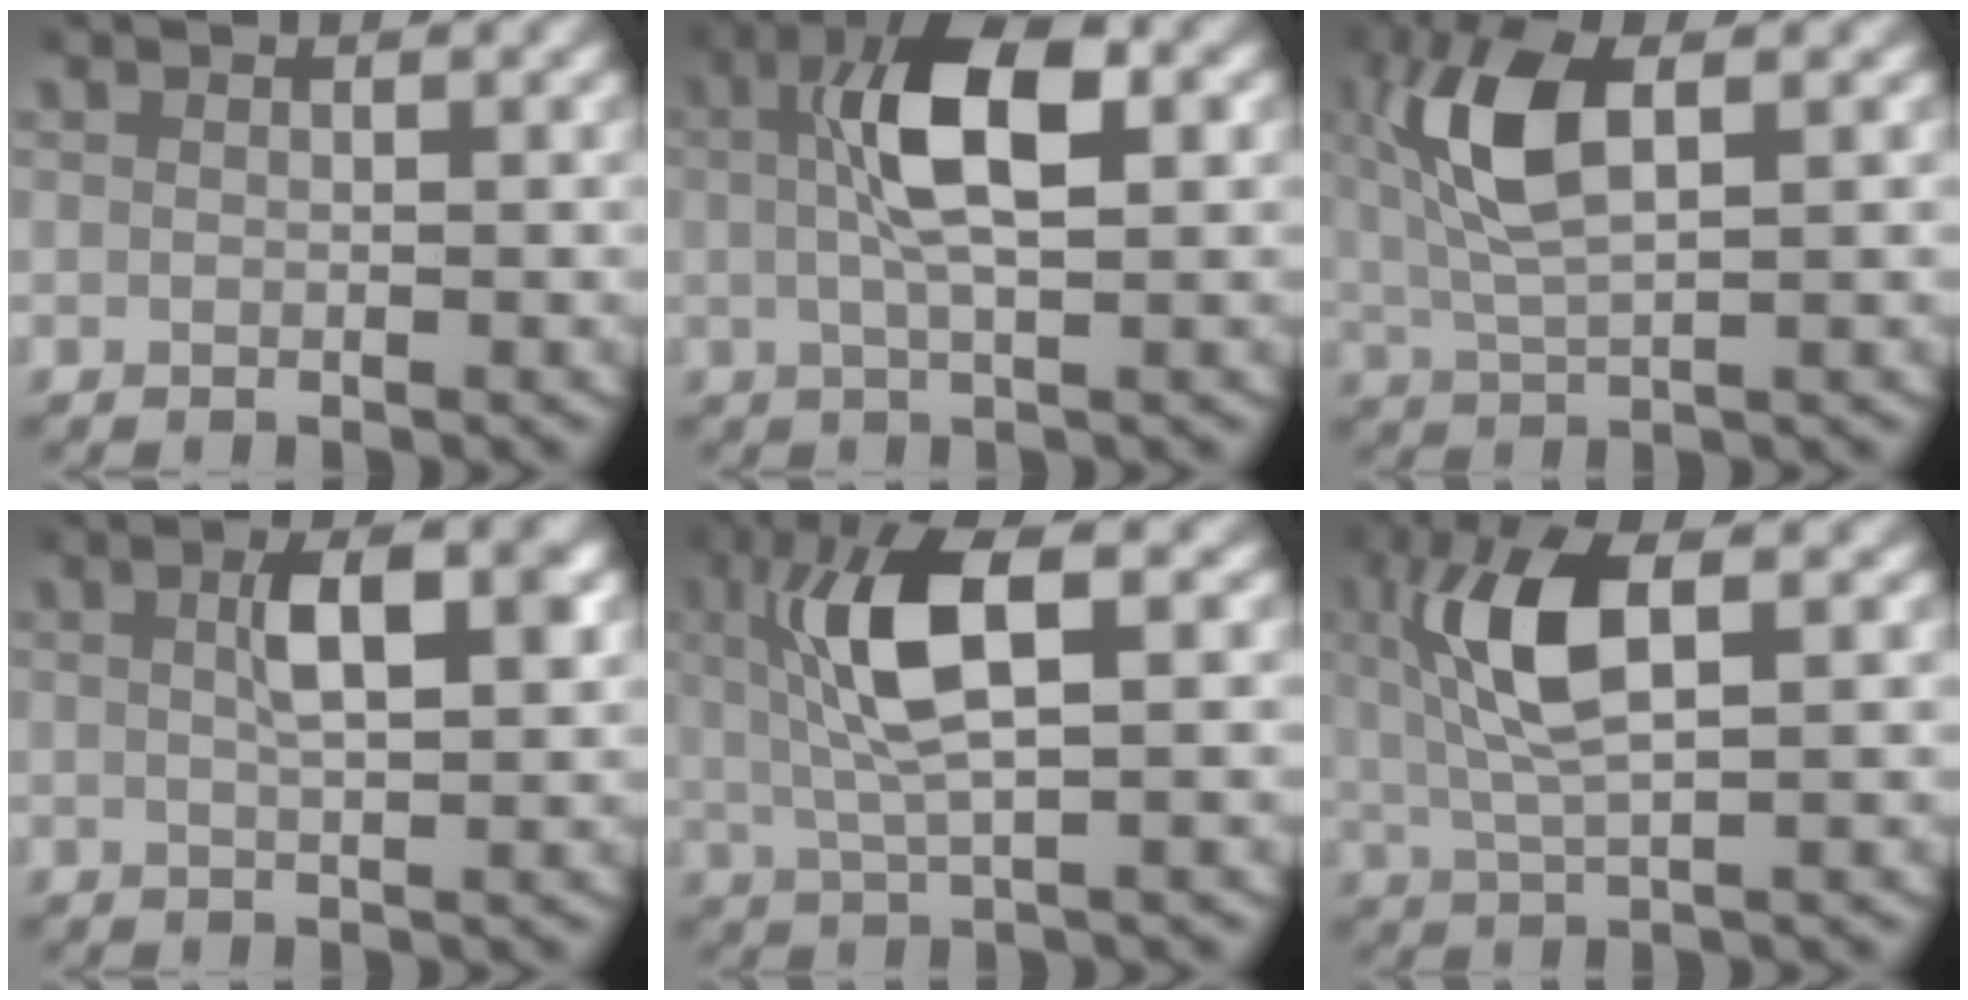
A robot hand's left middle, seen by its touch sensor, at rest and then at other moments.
{"total": 6.9, "force": [1.1, 2.6, 6.3], "torque": [-0.119, 0.009, 0.015]}
{"total": 6.7, "force": [1.8, 2.6, 5.9], "torque": [-0.137, 0.003, 0.033]}
{"total": 3.7, "force": [0.8, 0.9, 3.5], "torque": [-0.054, 0.007, 0.012]}
{"total": 7.0, "force": [1.3, 2.0, 6.6], "torque": [-0.140, 0.009, 0.020]}
{"total": 6.6, "force": [1.5, 1.9, 6.1], "torque": [-0.129, 0.007, 0.024]}